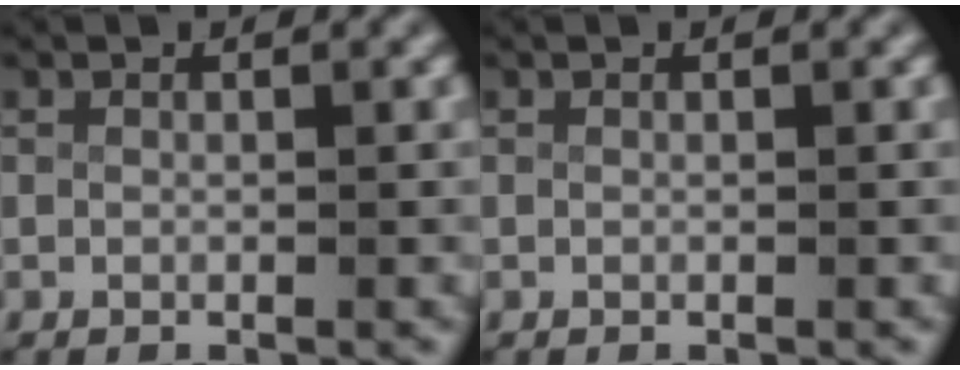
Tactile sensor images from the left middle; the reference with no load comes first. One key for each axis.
{"total": 0.0}